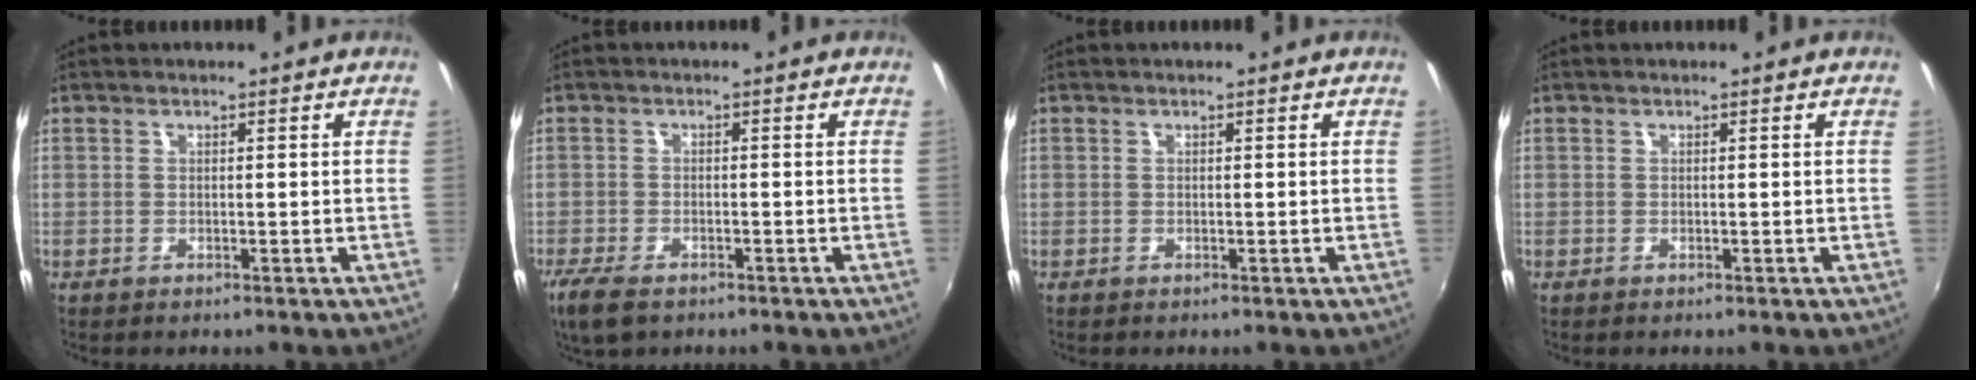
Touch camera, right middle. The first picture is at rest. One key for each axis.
{"total": 6.0, "fx": -4.3, "fy": 2.5, "fz": 3.4, "tx": -0.087, "ty": -0.021, "tz": -0.080}
{"total": 0.0}
{"total": 0.0}